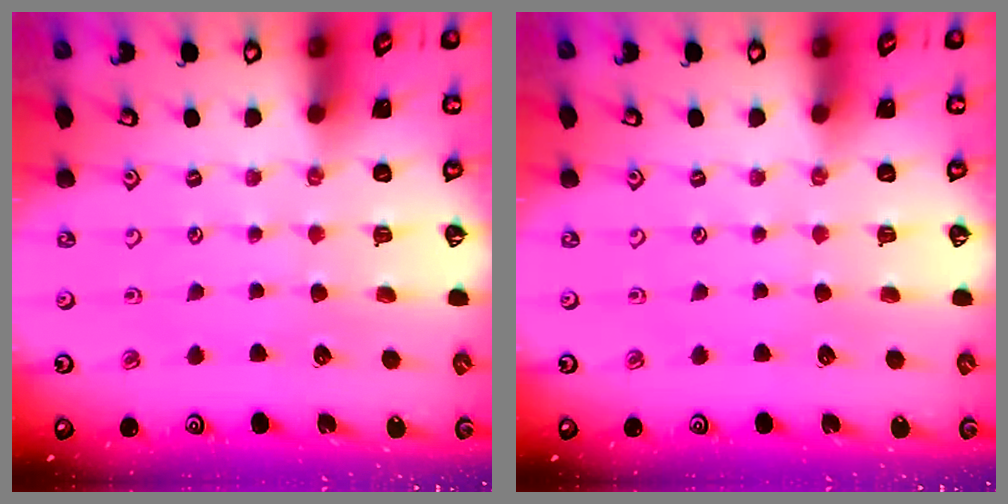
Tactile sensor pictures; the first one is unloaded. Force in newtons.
{"total": 0.0}